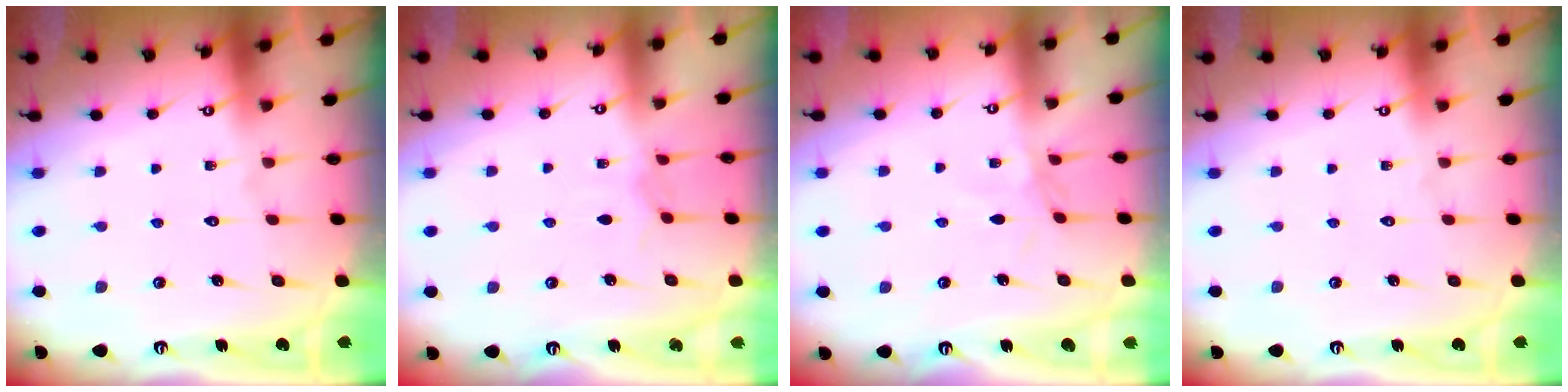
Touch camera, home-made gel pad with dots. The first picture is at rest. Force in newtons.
{"total": 2.6, "press": 2.6, "slide": 0.4}
{"total": 1.7, "press": 1.7, "slide": 0.5}
{"total": 0.0}